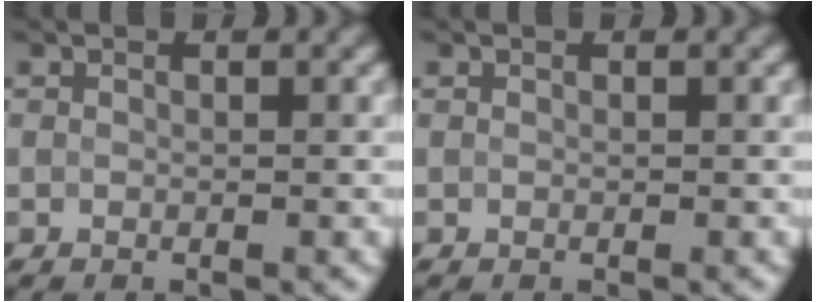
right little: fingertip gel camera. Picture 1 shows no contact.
{"total": 0.0}